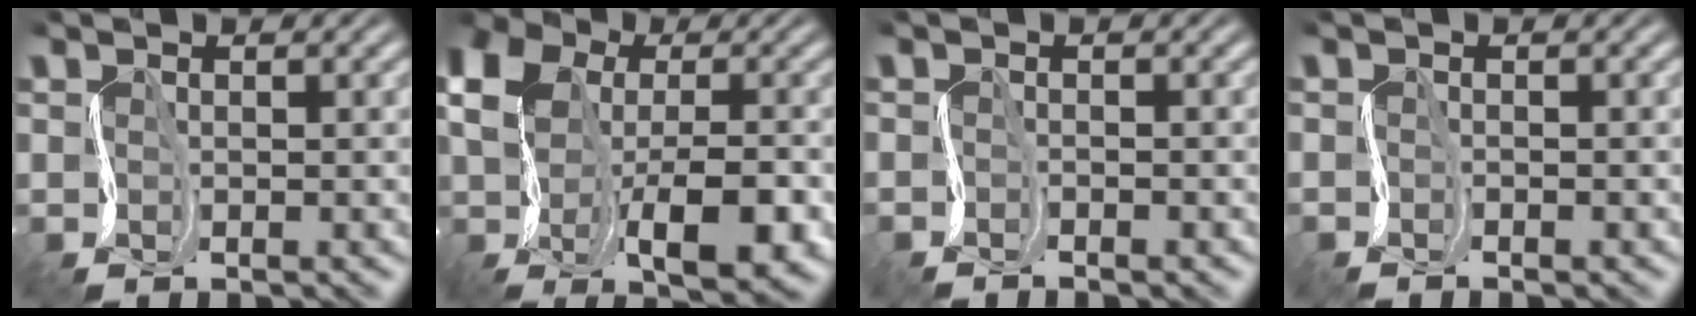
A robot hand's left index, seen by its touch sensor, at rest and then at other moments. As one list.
[{"total": 10.8, "force": [-0.3, 6.9, 8.3], "torque": [-0.150, -0.007, -0.001]}, {"total": 1.1, "force": [-1.0, -0.3, -0.5], "torque": [0.007, 0.001, -0.026]}, {"total": 0.8, "force": [-0.8, -0.2, -0.3], "torque": [0.005, 0.001, -0.020]}]